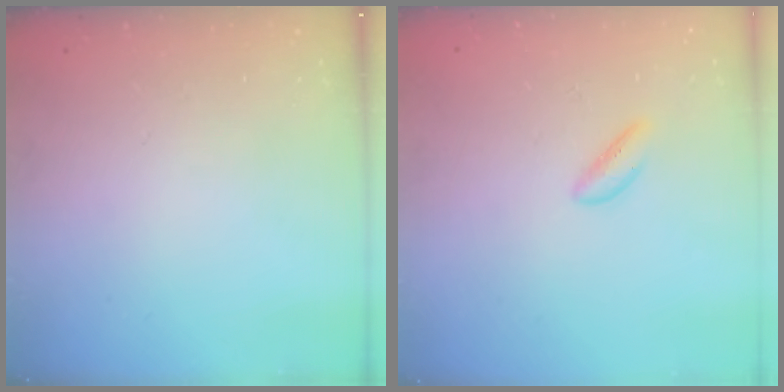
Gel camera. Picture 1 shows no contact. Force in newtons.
{"total": 1.7, "press": 1.6, "slide": 0.6}